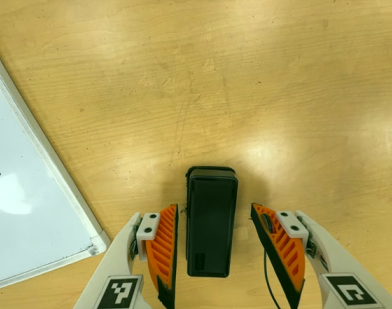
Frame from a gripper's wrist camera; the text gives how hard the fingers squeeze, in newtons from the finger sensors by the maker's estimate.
{"total": 0.0}